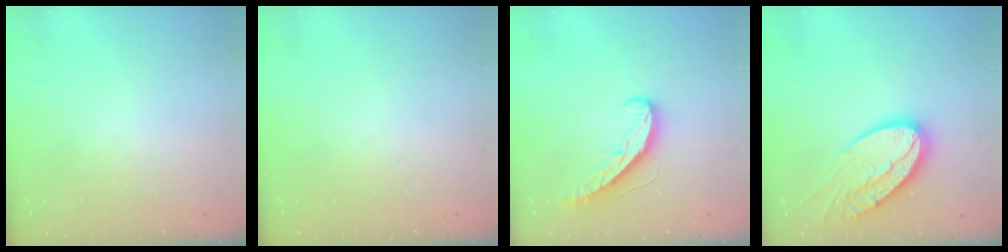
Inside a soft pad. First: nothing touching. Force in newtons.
{"total": 0.0}
{"total": 9.1, "press": 9.1, "slide": 0.2}
{"total": 20.2, "press": 20.2, "slide": 1.4}